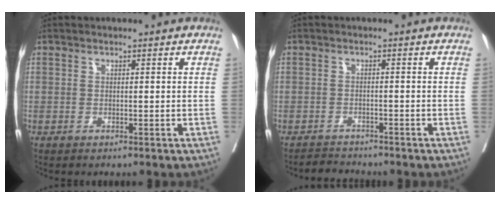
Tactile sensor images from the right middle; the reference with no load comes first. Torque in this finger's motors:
{"motor_torque": [0.35, -0.45, -0.11, -0.06]}